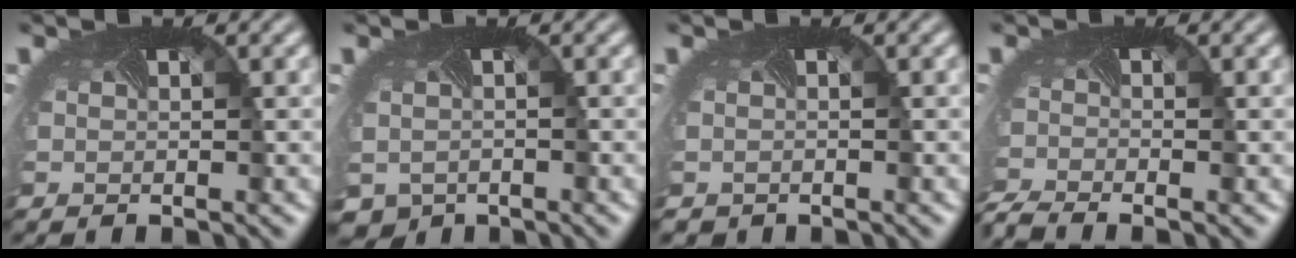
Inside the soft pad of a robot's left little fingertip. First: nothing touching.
{"total": 3.2, "force": [-1.9, 2.3, 1.1], "torque": [-0.024, -0.021, -0.024]}
{"total": 0.6, "force": [-0.4, 0.3, -0.3], "torque": [0.008, -0.007, -0.007]}
{"total": 3.0, "force": [-2.9, 0.2, 0.9], "torque": [-0.026, -0.023, -0.064]}